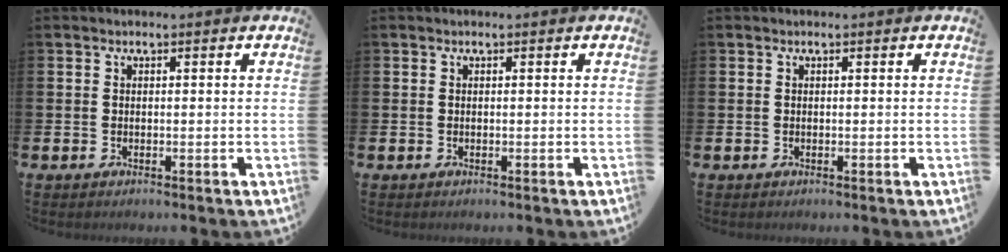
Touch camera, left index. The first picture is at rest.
{"total": 0.0}
{"total": 0.0}